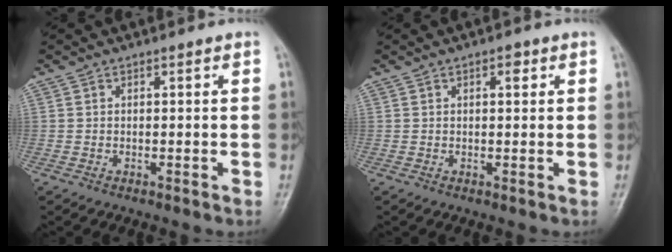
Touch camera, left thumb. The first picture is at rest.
{"total": 1.9, "force": [0.8, 0.9, 1.5], "torque": [-0.016, 0.000, 0.008]}